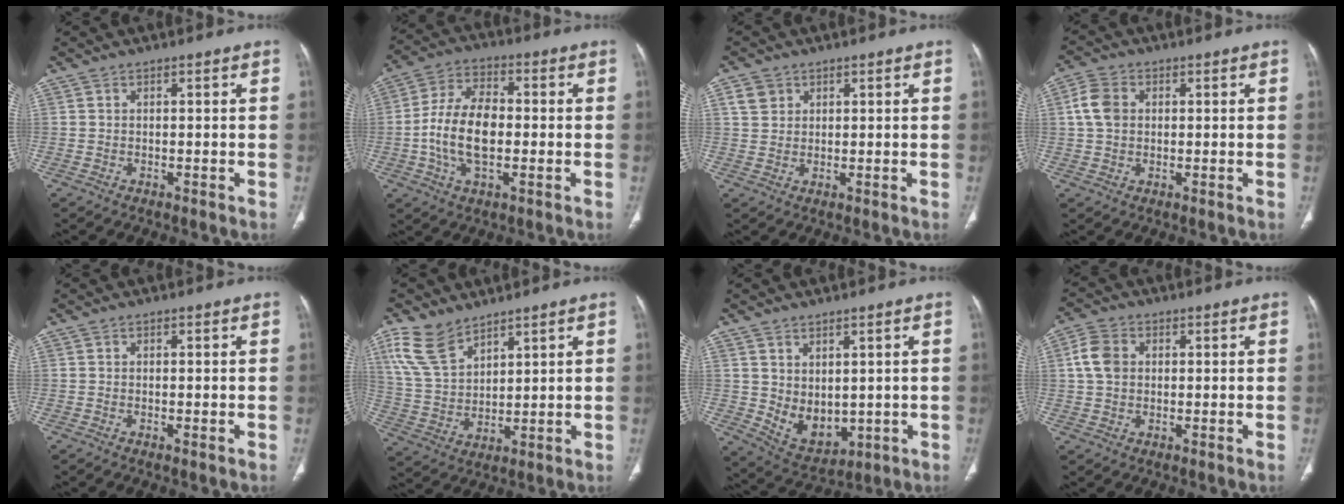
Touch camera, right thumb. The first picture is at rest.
{"total": 12.4, "force": [-1.2, 6.8, 10.4], "torque": [-0.199, 0.019, -0.027]}
{"total": 3.4, "force": [1.6, 2.8, 1.2], "torque": [-0.011, -0.004, 0.034]}
{"total": 5.4, "force": [0.8, 4.1, 3.4], "torque": [-0.067, 0.009, 0.012]}
{"total": 0.6, "force": [-0.2, 0.0, 0.5], "torque": [-0.009, -0.002, -0.004]}
{"total": 10.3, "force": [7.0, 5.5, 5.2], "torque": [-0.095, -0.025, 0.155]}
{"total": 7.6, "force": [0.8, 5.8, 4.8], "torque": [-0.050, -0.019, 0.044]}
{"total": 5.4, "force": [0.8, 4.2, 3.3], "torque": [-0.064, 0.009, 0.012]}